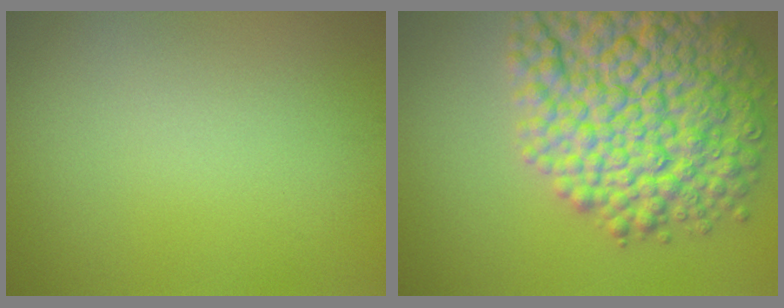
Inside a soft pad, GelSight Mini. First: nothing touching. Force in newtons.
{"total": 12.5, "press": 12.5, "slide": 0.3}